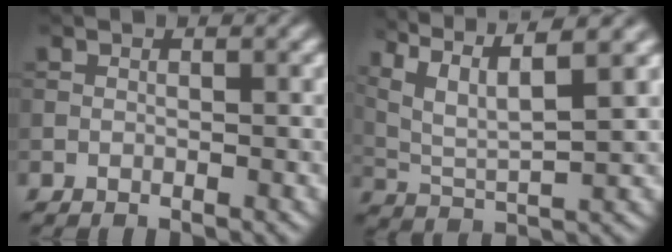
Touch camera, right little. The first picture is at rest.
{"total": 9.1, "force": [6.1, 2.3, 6.3], "torque": [-0.131, 0.032, 0.085]}